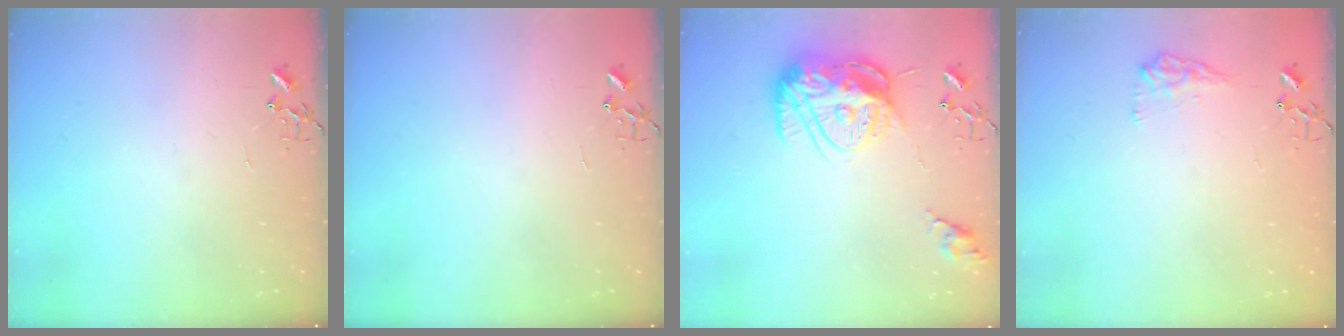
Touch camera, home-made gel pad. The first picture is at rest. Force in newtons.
{"total": 0.0}
{"total": 15.5, "press": 15.5, "slide": 0.9}
{"total": 8.9, "press": 8.9, "slide": 0.4}